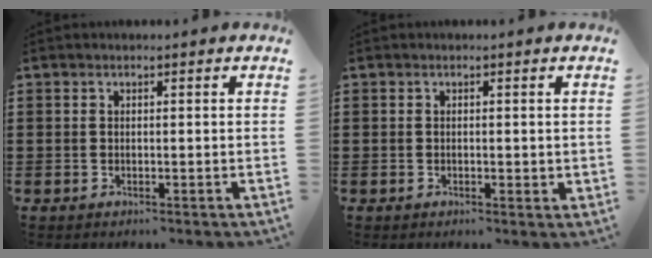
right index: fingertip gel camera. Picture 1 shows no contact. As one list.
[{"total": 0.5, "force": [0.1, 0.4, 0.3], "torque": [-0.007, 0.003, 0.000]}]